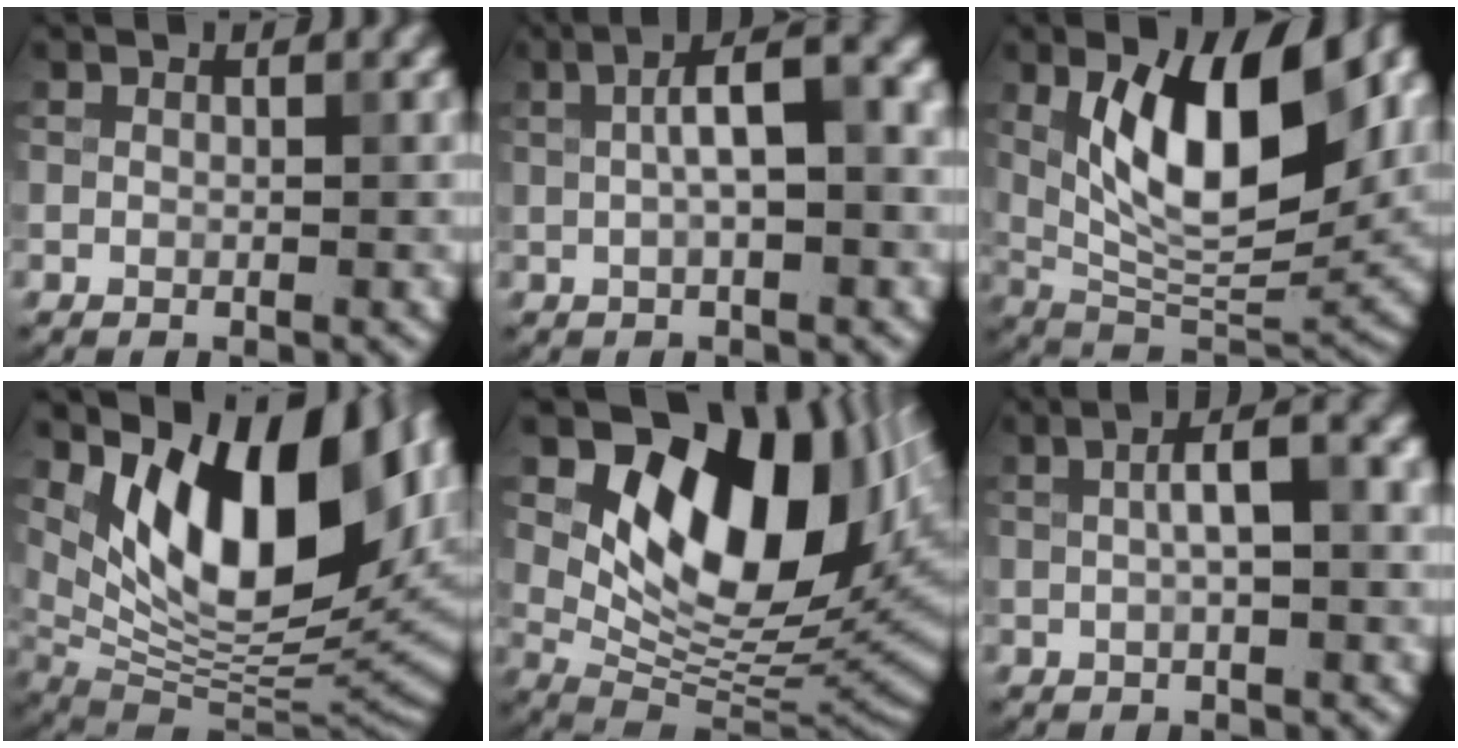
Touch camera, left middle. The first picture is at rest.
{"total": 7.3, "force": [0.8, 2.6, 6.7], "torque": [-0.104, 0.022, 0.015]}
{"total": 11.9, "force": [2.7, 5.3, 10.3], "torque": [-0.157, -0.003, 0.048]}
{"total": 16.5, "force": [5.8, 8.2, 13.1], "torque": [-0.184, 0.008, 0.106]}
{"total": 12.8, "force": [4.1, 7.4, 9.7], "torque": [-0.138, -0.004, 0.084]}
{"total": 4.5, "force": [0.3, 1.4, 4.3], "torque": [-0.071, 0.016, 0.008]}